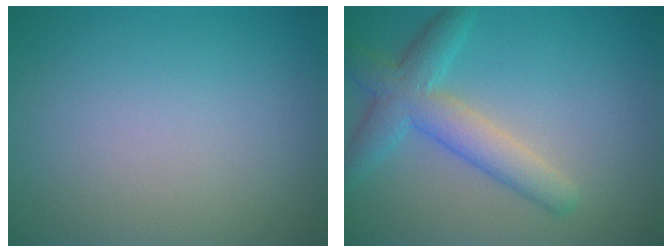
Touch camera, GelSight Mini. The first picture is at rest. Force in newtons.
{"total": 4.7, "press": 4.7, "slide": 0.2}